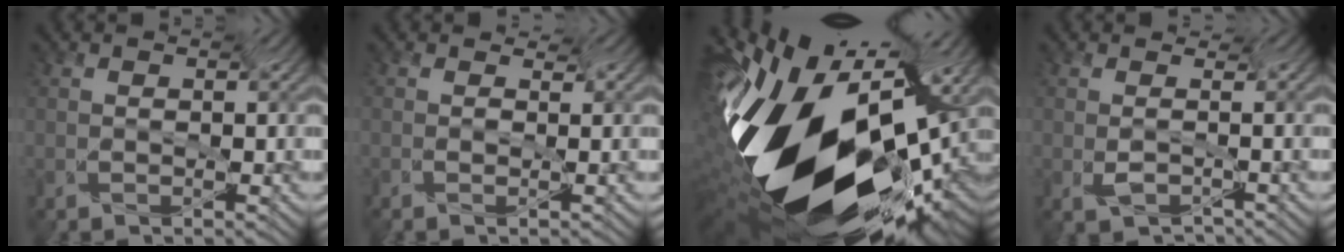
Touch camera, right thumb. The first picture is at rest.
{"total": 0.0}
{"total": 17.2, "force": [-5.0, 8.3, 14.2], "torque": [-0.301, -0.096, -0.066]}
{"total": 0.7, "force": [-0.6, -0.1, -0.3], "torque": [-0.001, 0.002, -0.009]}